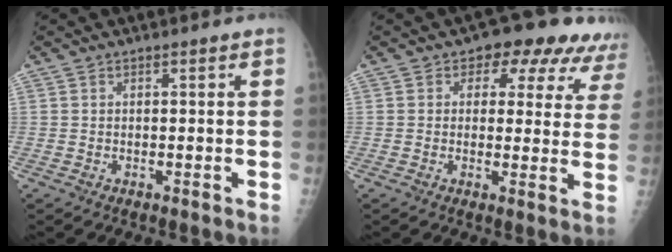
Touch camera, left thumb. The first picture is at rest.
{"total": 11.2, "force": [7.2, 7.0, 5.0], "torque": [0.003, -0.018, 0.060]}